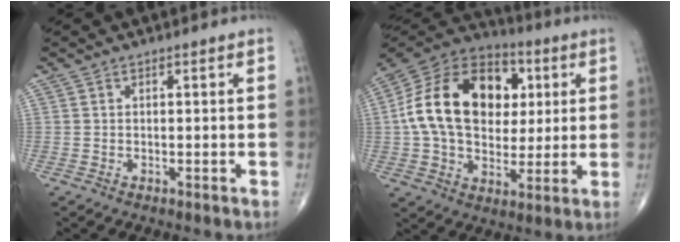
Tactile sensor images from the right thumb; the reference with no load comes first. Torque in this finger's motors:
{"motor_torque": [2.40, 2.61, 1.63, -0.04, 0.59]}